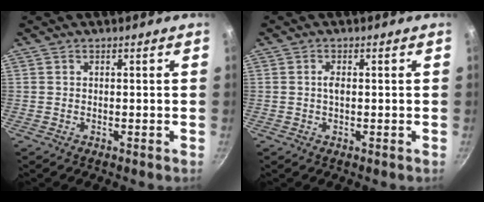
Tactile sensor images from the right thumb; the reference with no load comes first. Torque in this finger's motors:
{"motor_torque": [0.12, 0.33, 0.35, 0.13, 0.00]}